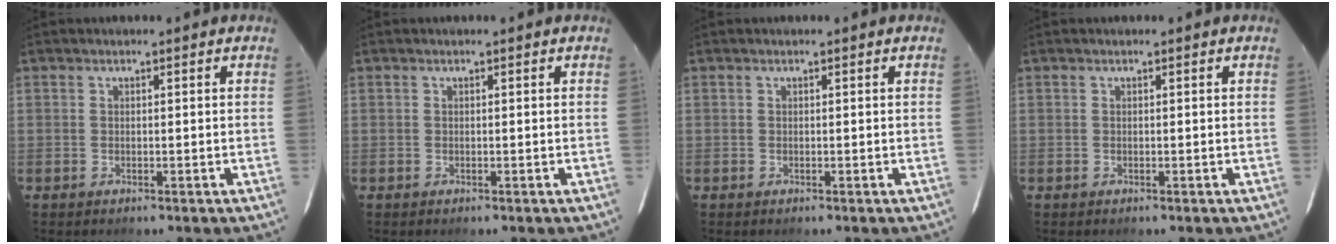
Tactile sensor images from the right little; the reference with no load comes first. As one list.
[{"total": 0.0}, {"total": 0.0}, {"total": 0.0}]